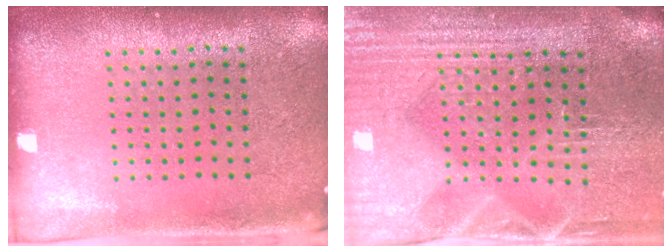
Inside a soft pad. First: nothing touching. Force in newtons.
{"total": 4.1, "press": 3.8, "slide": 1.6}